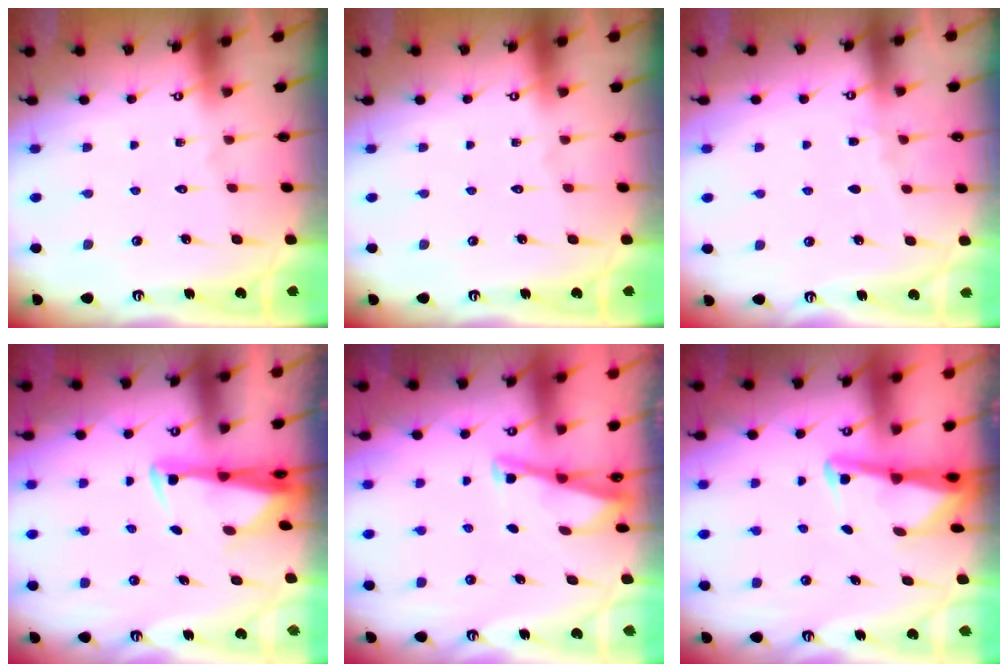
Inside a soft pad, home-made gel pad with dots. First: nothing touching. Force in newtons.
{"total": 0.0}
{"total": 3.6, "press": 3.5, "slide": 0.5}
{"total": 2.8, "press": 2.7, "slide": 0.9}
{"total": 2.9, "press": 2.9, "slide": 0.2}
{"total": 3.2, "press": 3.2, "slide": 0.4}